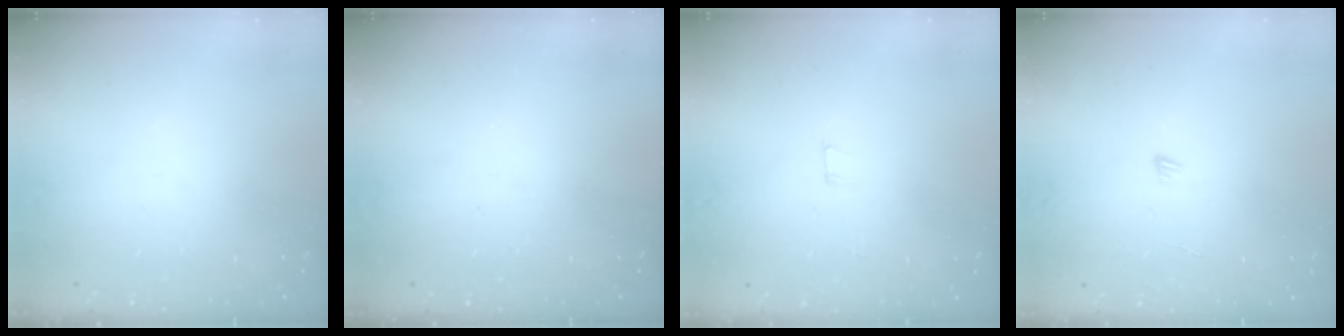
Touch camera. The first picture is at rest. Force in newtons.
{"total": 0.0}
{"total": 2.5, "press": 2.5, "slide": 0.2}
{"total": 3.1, "press": 3.1, "slide": 0.3}